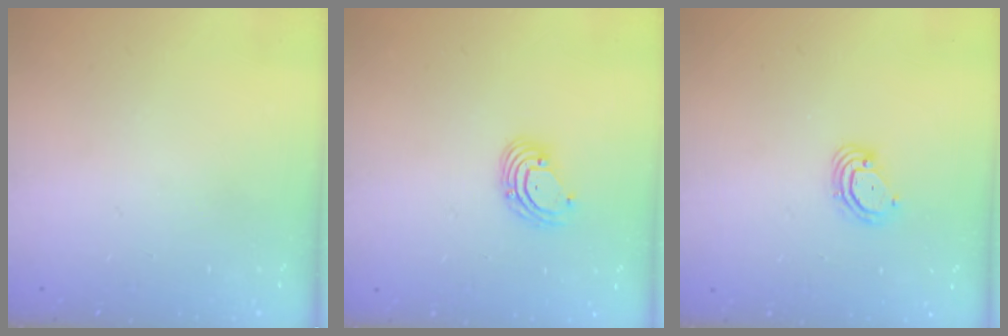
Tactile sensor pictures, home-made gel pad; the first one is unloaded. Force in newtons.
{"total": 3.9, "press": 3.9, "slide": 0.6}
{"total": 4.4, "press": 4.4, "slide": 0.4}